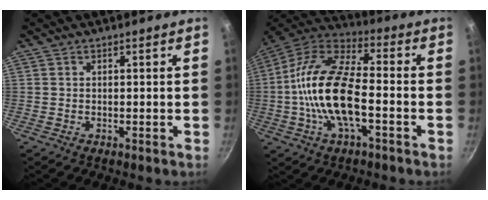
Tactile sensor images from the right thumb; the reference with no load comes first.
{"total": 18.1, "force": [-3.1, 7.9, 16.0], "torque": [-0.298, 0.041, -0.077]}